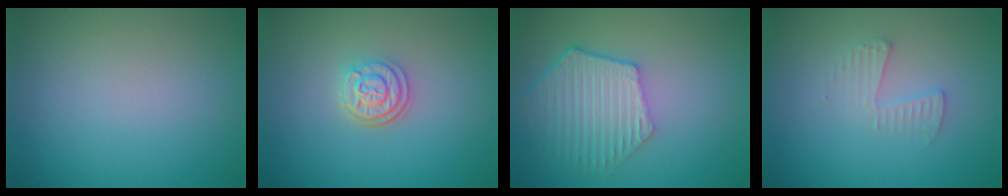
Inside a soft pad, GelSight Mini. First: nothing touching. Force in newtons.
{"total": 3.0, "press": 2.4, "slide": 1.7}
{"total": 5.9, "press": 4.8, "slide": 3.5}
{"total": 1.6, "press": 1.6, "slide": 0.1}